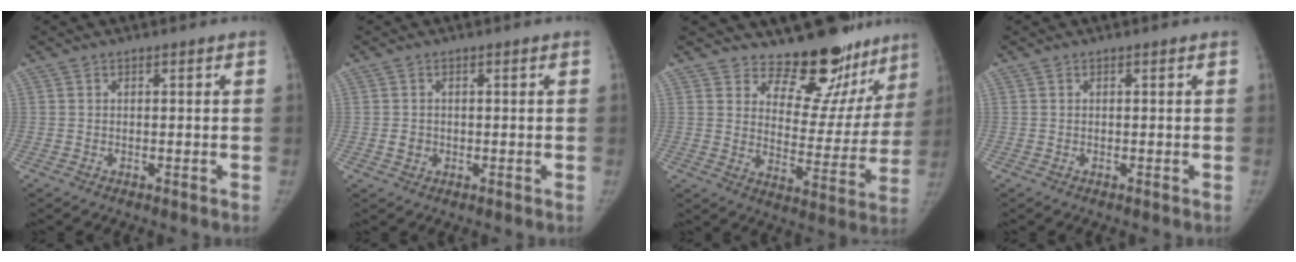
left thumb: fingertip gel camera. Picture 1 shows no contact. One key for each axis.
{"total": 1.8, "fx": -0.4, "fy": 1.7, "fz": 0.5, "tx": 0.001, "ty": 0.004, "tz": -0.005}
{"total": 16.9, "fx": 14.8, "fy": 7.2, "fz": 3.8, "tx": 0.022, "ty": -0.128, "tz": 0.185}
{"total": 0.0}